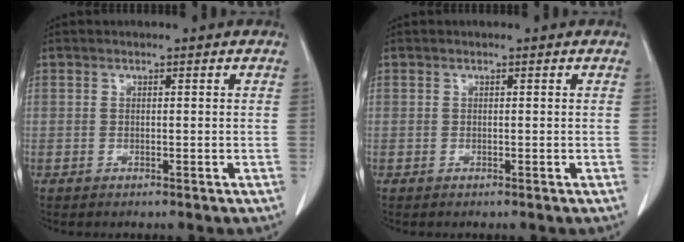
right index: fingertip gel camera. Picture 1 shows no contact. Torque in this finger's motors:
{"motor_torque": [0.00, 0.00, 0.00, 0.00]}